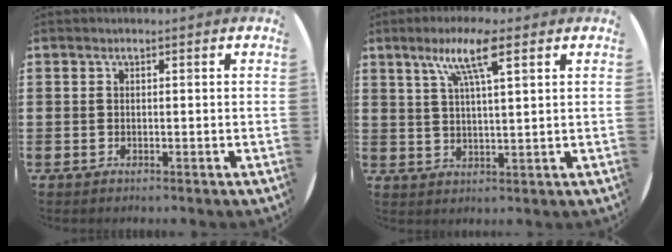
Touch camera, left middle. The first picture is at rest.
{"total": 7.5, "force": [4.4, 1.3, 5.9], "torque": [-0.119, 0.007, 0.072]}